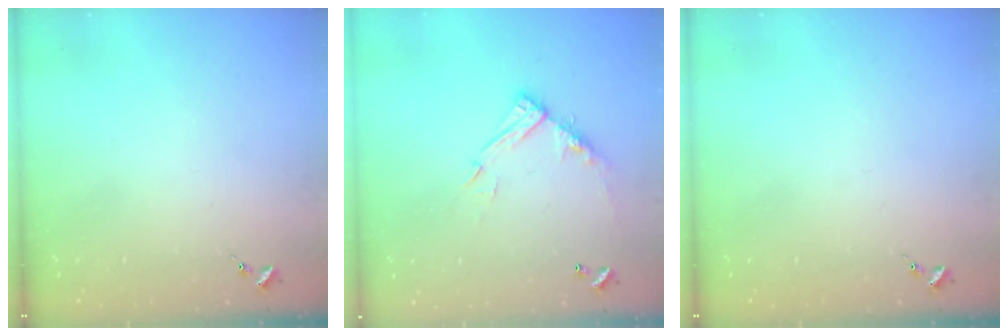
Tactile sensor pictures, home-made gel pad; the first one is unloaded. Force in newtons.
{"total": 12.8, "press": 12.8, "slide": 1.0}
{"total": 0.0}